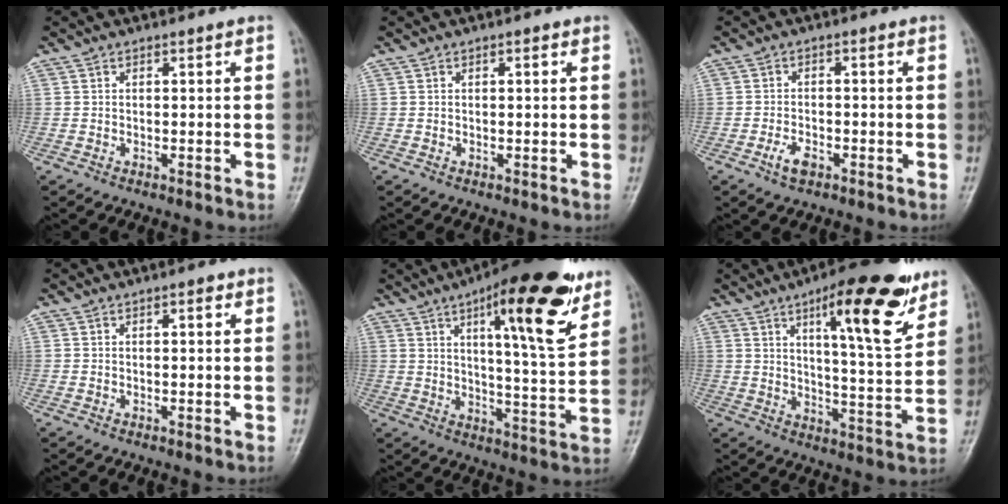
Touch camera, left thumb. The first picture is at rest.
{"total": 0.9, "force": [0.3, 0.3, 0.7], "torque": [-0.010, 0.002, 0.003]}
{"total": 3.3, "force": [-1.8, 1.8, 2.2], "torque": [-0.042, 0.010, -0.033]}
{"total": 1.4, "force": [0.6, 0.6, 1.2], "torque": [-0.015, 0.001, 0.006]}
{"total": 19.9, "force": [10.9, 5.0, 15.8], "torque": [-0.195, -0.050, 0.160]}
{"total": 17.5, "force": [9.9, 4.5, 13.8], "torque": [-0.172, -0.049, 0.147]}